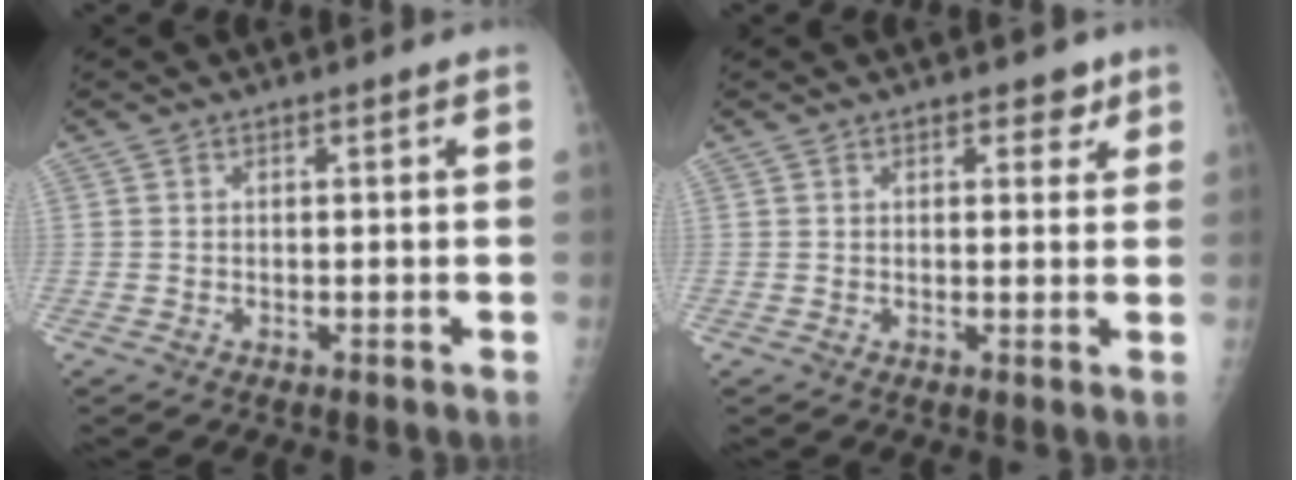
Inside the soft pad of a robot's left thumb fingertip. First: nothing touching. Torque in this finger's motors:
{"motor_torque": [-0.10, 0.03, -0.34, -0.16, 0.04]}